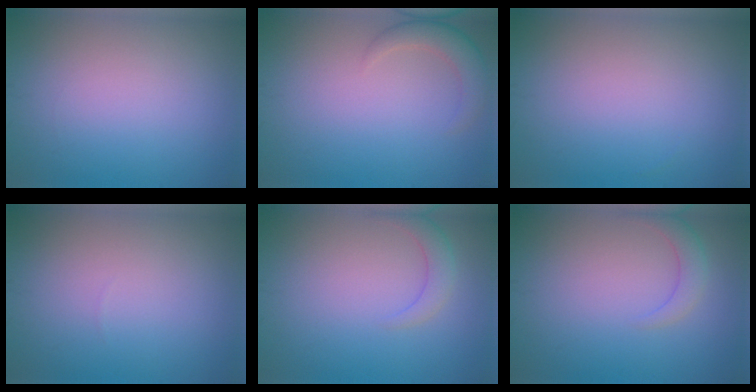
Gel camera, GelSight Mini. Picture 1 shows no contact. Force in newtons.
{"total": 2.9, "press": 2.9, "slide": 0.3}
{"total": 0.0}
{"total": 0.0}
{"total": 2.1, "press": 2.1, "slide": 0.2}
{"total": 2.1, "press": 2.1, "slide": 0.2}